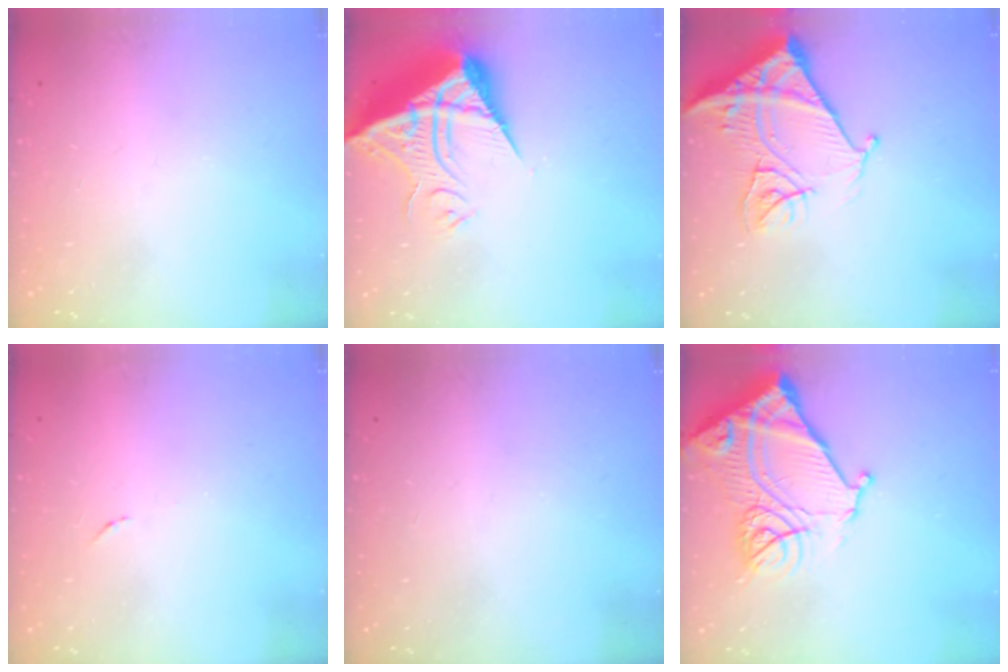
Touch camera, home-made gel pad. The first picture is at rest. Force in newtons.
{"total": 13.9, "press": 13.9, "slide": 1.3}
{"total": 15.3, "press": 15.2, "slide": 1.7}
{"total": 4.2, "press": 4.2, "slide": 0.3}
{"total": 0.0}
{"total": 18.5, "press": 18.4, "slide": 1.9}